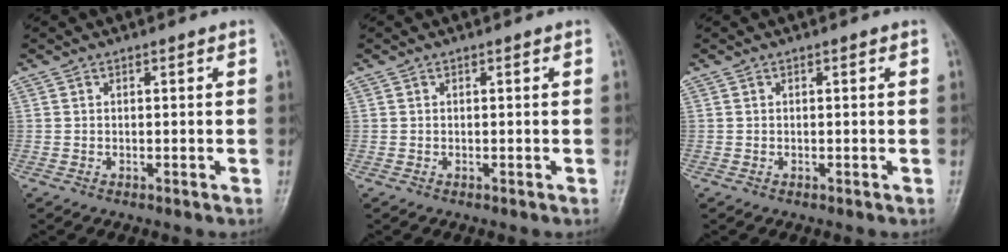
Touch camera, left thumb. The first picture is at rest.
{"total": 0.0}
{"total": 0.5, "force": [0.0, 0.2, 0.5], "torque": [-0.003, 0.005, 0.002]}